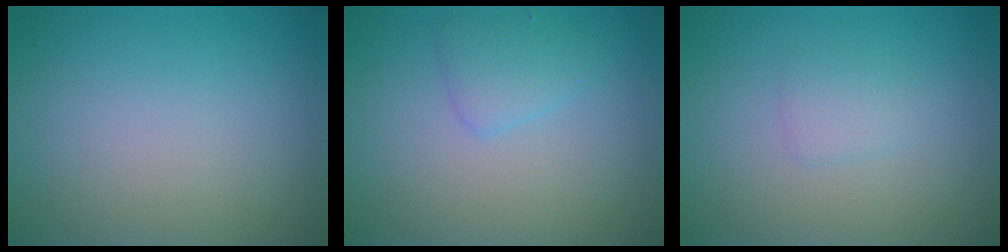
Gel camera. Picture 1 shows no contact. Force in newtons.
{"total": 1.8, "press": 1.8, "slide": 0.1}
{"total": 1.2, "press": 1.2, "slide": 0.1}